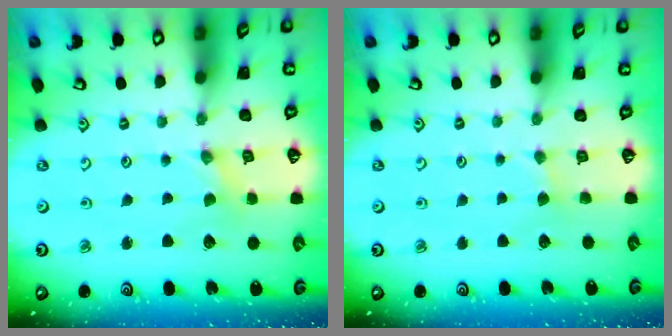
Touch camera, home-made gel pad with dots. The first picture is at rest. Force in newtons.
{"total": 1.1, "press": 1.1, "slide": 0.3}